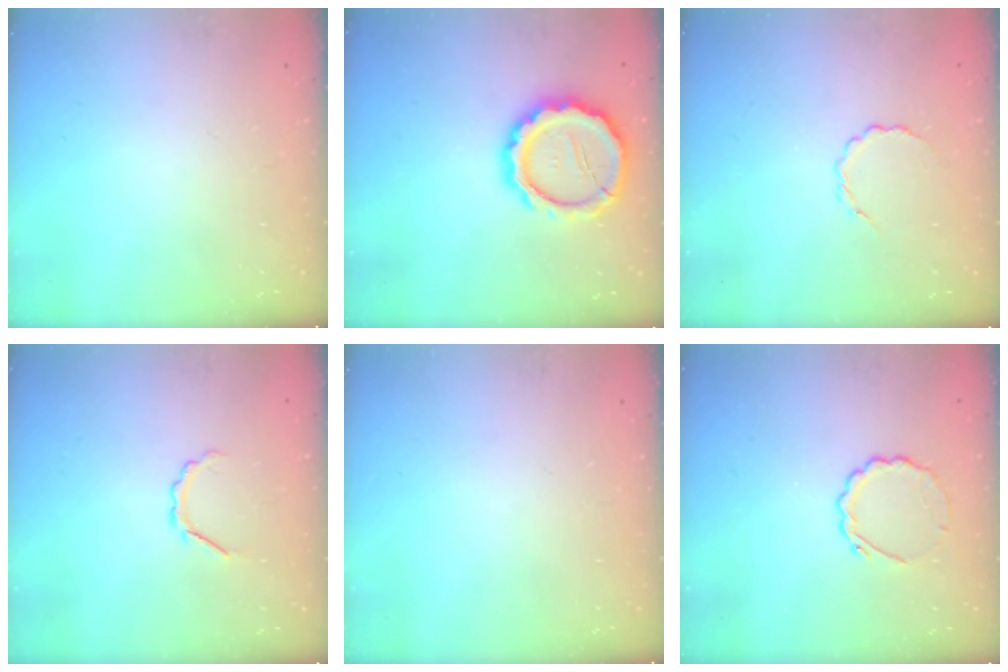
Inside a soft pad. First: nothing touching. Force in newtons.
{"total": 15.7, "press": 15.4, "slide": 3.1}
{"total": 3.0, "press": 2.8, "slide": 1.0}
{"total": 3.1, "press": 3.0, "slide": 0.7}
{"total": 0.0}
{"total": 5.6, "press": 5.4, "slide": 1.7}